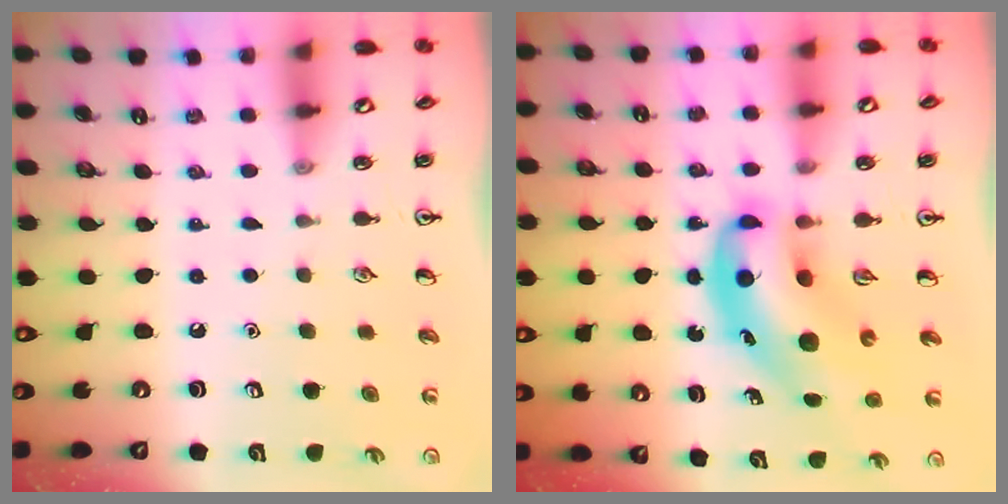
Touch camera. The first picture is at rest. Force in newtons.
{"total": 10.6, "press": 10.1, "slide": 3.1}